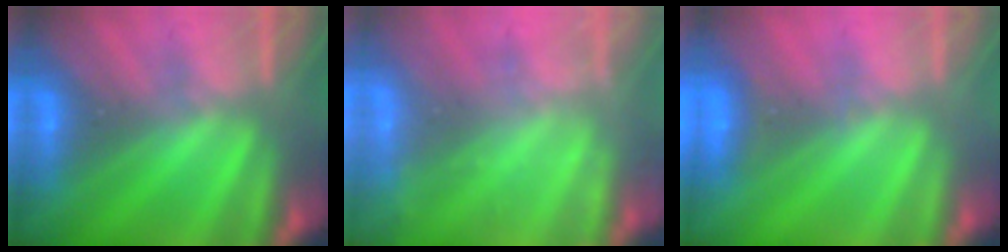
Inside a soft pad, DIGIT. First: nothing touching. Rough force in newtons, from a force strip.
{"total": 2.4}
{"total": 1.8}